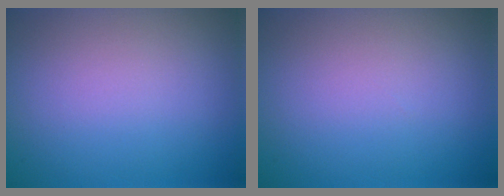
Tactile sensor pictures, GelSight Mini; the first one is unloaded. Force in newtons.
{"total": 0.0}